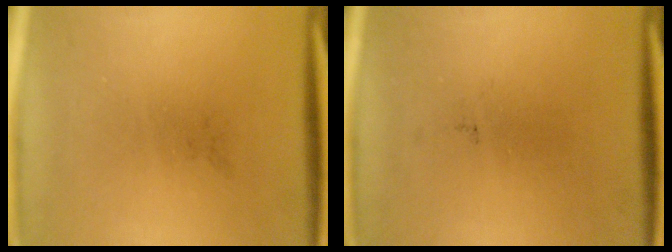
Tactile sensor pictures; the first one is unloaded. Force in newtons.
{"total": 0.0}